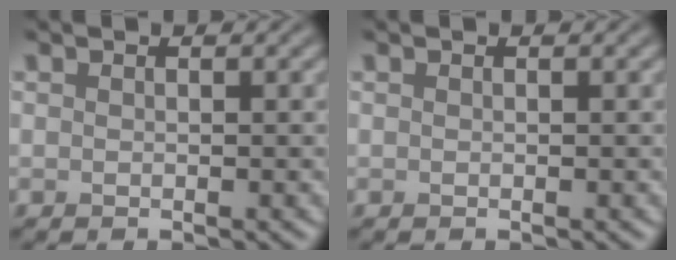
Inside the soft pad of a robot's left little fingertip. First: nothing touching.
{"total": 0.0}